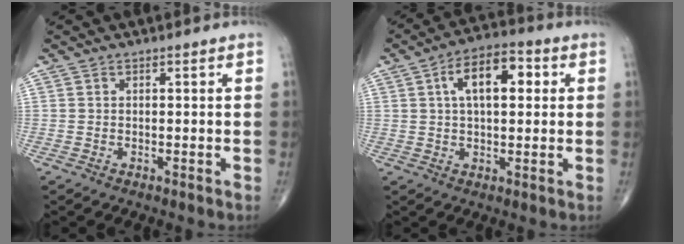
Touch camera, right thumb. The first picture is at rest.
{"total": 10.4, "force": [2.6, 5.2, 8.7], "torque": [-0.129, 0.019, 0.035]}